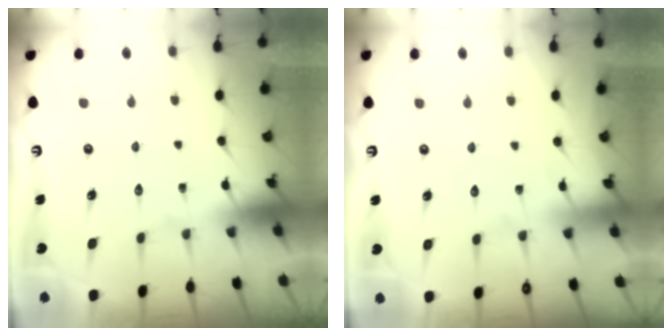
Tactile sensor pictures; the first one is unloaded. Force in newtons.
{"total": 3.8, "press": 3.7, "slide": 0.4}